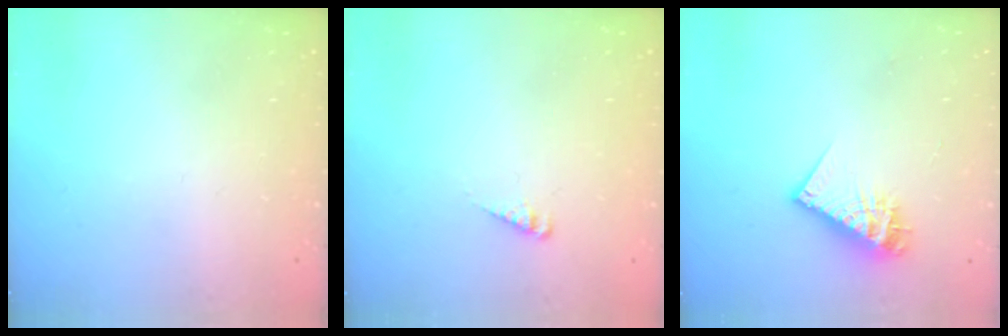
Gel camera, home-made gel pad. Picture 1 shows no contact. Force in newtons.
{"total": 2.9, "press": 2.9, "slide": 0.2}
{"total": 11.9, "press": 11.9, "slide": 1.0}